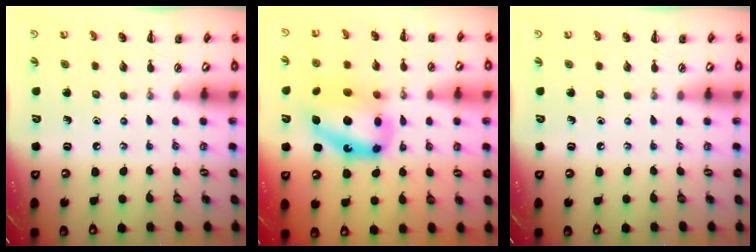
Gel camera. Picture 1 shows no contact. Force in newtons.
{"total": 14.0, "press": 13.6, "slide": 3.3}
{"total": 0.0}